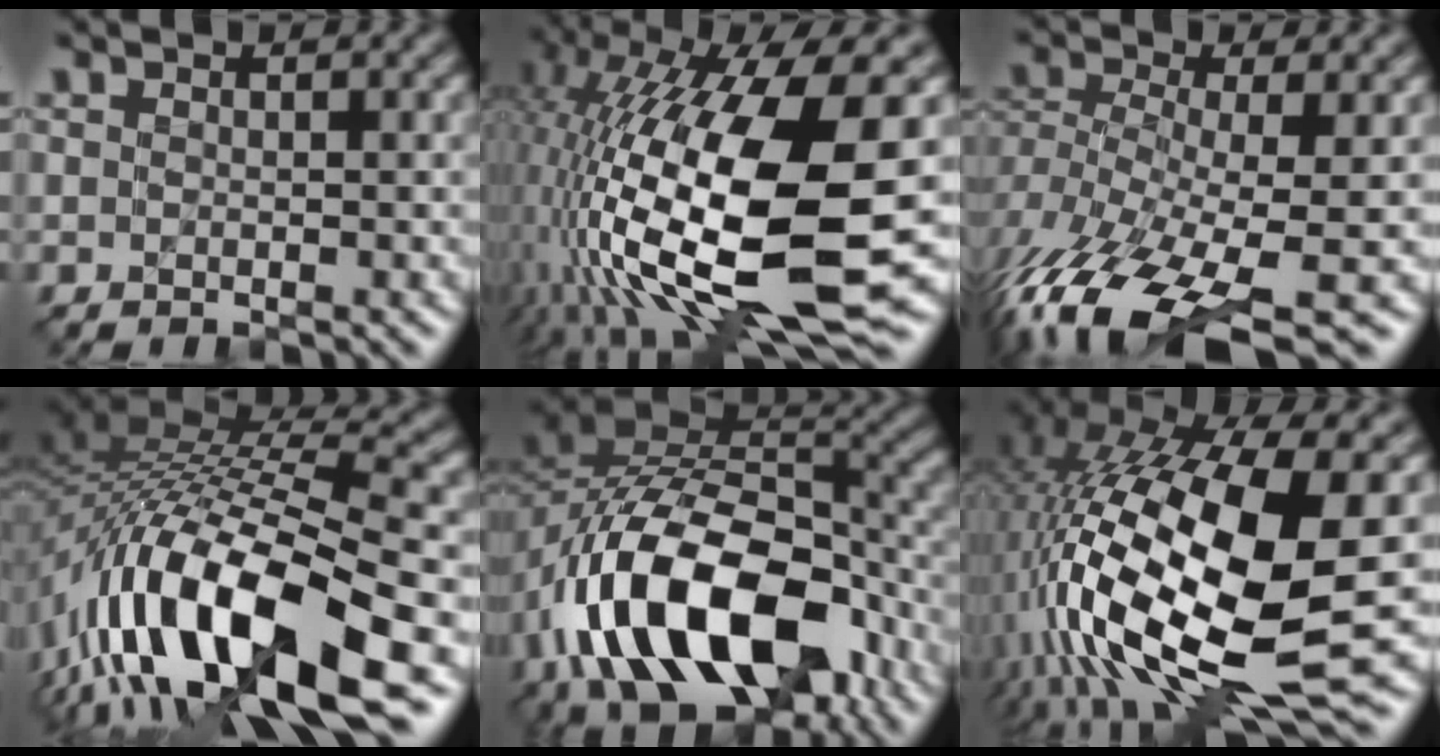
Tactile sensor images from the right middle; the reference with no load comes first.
{"total": 17.4, "force": [-3.2, 7.1, 15.6], "torque": [-0.314, 0.004, -0.055]}
{"total": 13.0, "force": [-6.8, 4.7, 9.9], "torque": [-0.221, -0.027, -0.104]}
{"total": 16.3, "force": [-6.5, 6.0, 13.7], "torque": [-0.260, 0.009, -0.114]}
{"total": 15.9, "force": [-7.1, 9.1, 10.9], "torque": [-0.182, 0.001, -0.122]}
{"total": 17.7, "force": [-2.5, 7.9, 15.7], "torque": [-0.324, -0.029, -0.041]}